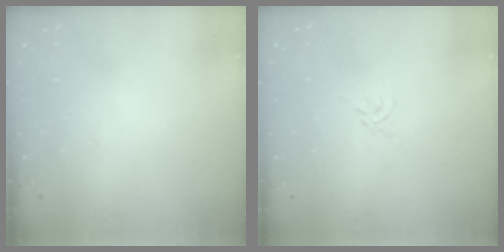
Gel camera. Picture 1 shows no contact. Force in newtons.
{"total": 0.0}